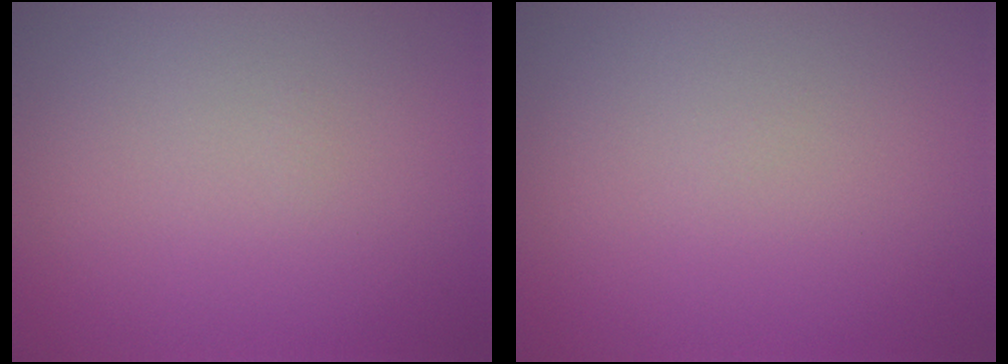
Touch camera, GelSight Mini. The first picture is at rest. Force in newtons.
{"total": 0.0}